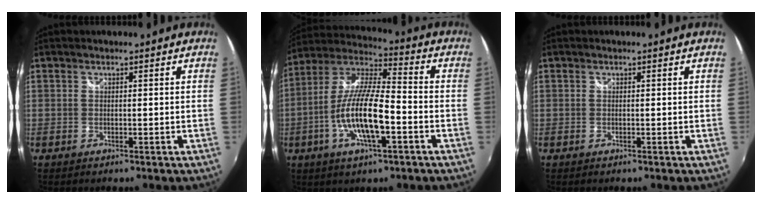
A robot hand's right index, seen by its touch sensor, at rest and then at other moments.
{"total": 15.1, "force": [-4.7, 4.0, 13.8], "torque": [-0.278, -0.005, -0.092]}
{"total": 0.0}